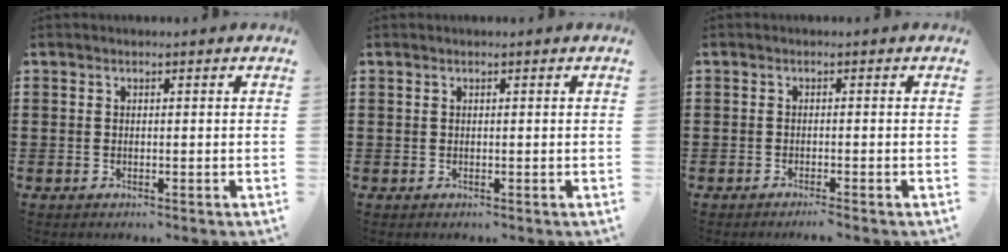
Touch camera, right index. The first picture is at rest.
{"total": 0.0}
{"total": 1.1, "force": [-0.9, -0.3, 0.4], "torque": [-0.009, -0.003, -0.017]}